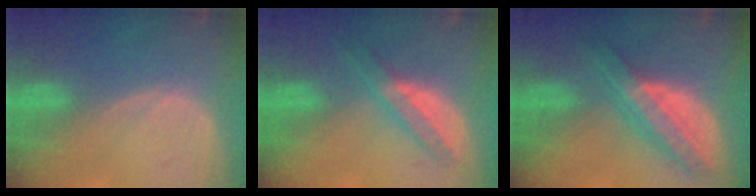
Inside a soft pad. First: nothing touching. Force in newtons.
{"total": 5.8, "press": 5.2, "slide": 2.5}
{"total": 8.3, "press": 8.3, "slide": 0.6}